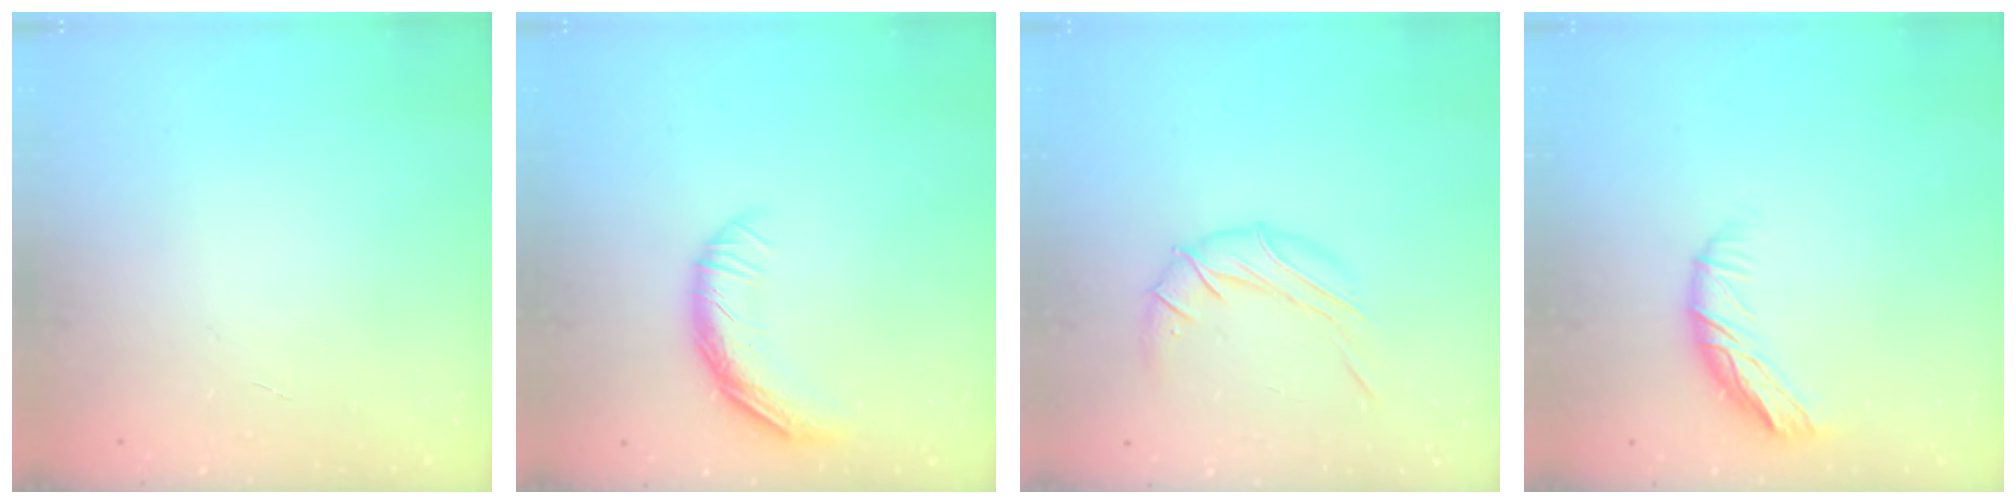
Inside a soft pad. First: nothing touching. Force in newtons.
{"total": 10.8, "press": 10.5, "slide": 2.3}
{"total": 8.5, "press": 8.5, "slide": 0.7}
{"total": 10.0, "press": 9.9, "slide": 1.3}